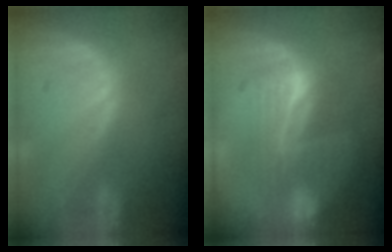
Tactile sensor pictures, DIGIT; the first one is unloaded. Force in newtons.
{"total": 6.8, "press": 6.6, "slide": 1.5}